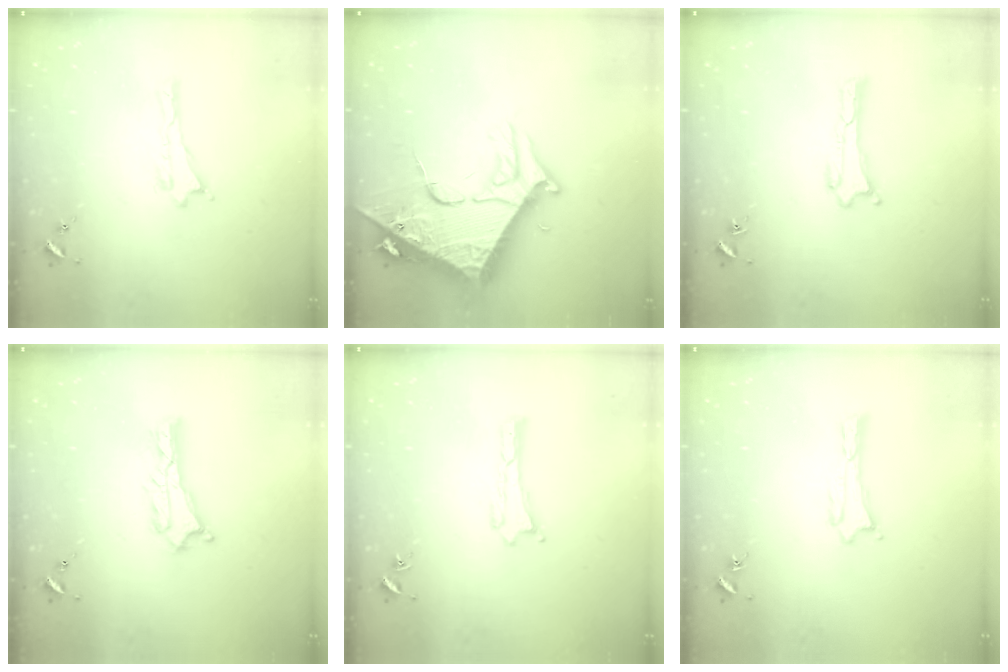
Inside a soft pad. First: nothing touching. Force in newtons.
{"total": 12.0, "press": 11.9, "slide": 1.3}
{"total": 0.0}
{"total": 2.4, "press": 2.4, "slide": 0.2}
{"total": 0.0}
{"total": 0.7, "press": 0.7, "slide": 0.1}